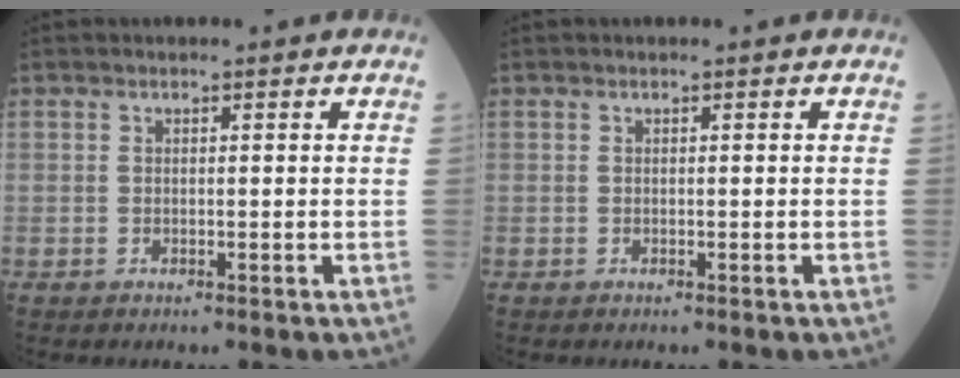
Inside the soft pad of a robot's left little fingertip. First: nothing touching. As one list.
[{"total": 0.0}]